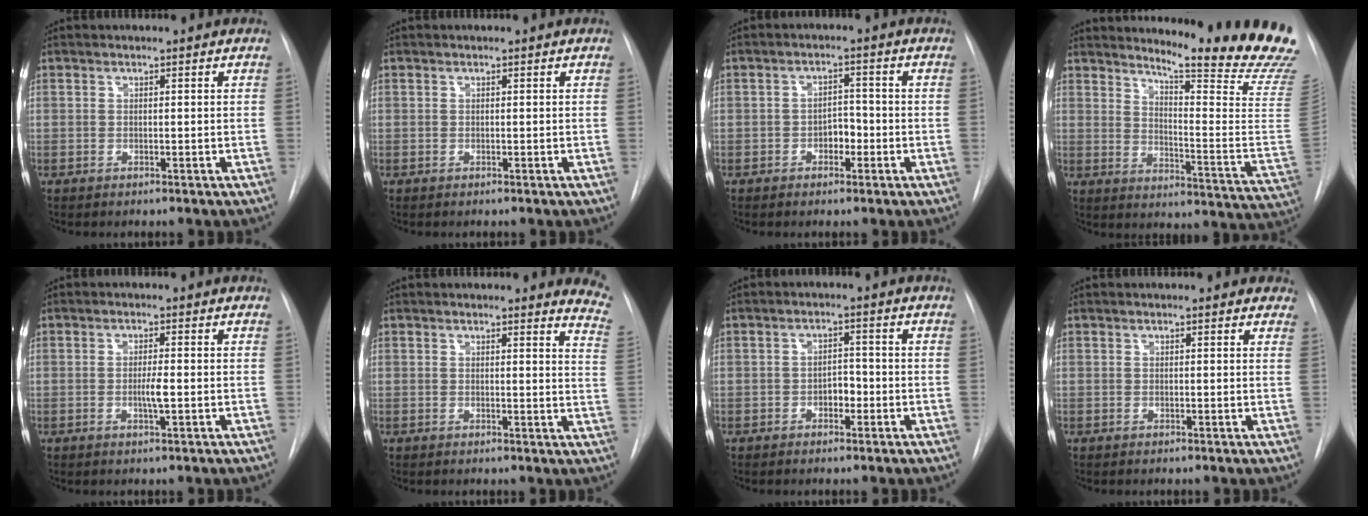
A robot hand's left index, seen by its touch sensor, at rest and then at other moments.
{"total": 0.0}
{"total": 3.1, "force": [-1.8, 1.7, 1.9], "torque": [-0.022, 0.003, -0.030]}
{"total": 21.6, "force": [19.7, -1.4, 8.8], "torque": [-0.133, -0.158, 0.235]}
{"total": 2.4, "force": [-1.0, 0.1, 2.2], "torque": [-0.042, -0.008, -0.017]}
{"total": 7.2, "force": [6.8, 1.0, 2.1], "torque": [-0.001, -0.056, 0.035]}
{"total": 2.8, "force": [-1.6, 1.5, 1.7], "torque": [-0.020, 0.002, -0.025]}
{"total": 3.4, "force": [2.9, 1.3, 1.3], "torque": [-0.007, -0.001, 0.015]}